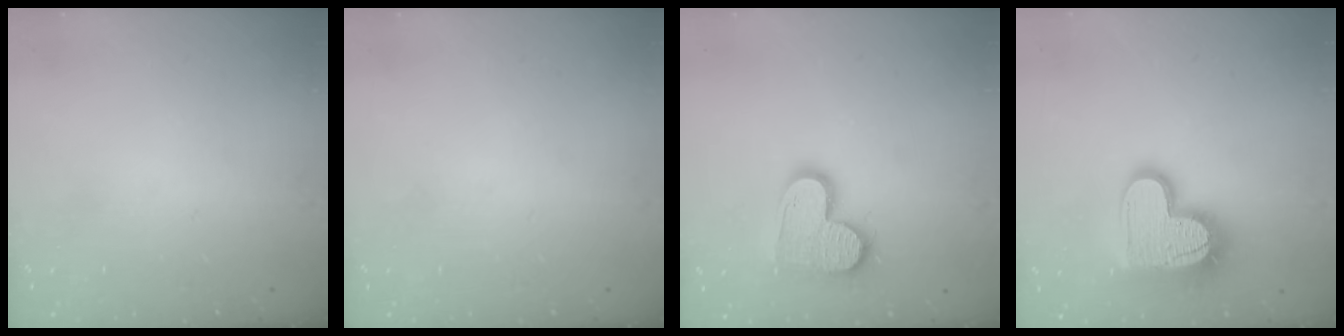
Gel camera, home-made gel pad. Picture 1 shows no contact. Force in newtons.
{"total": 0.0}
{"total": 15.2, "press": 15.1, "slide": 1.2}
{"total": 17.2, "press": 17.2, "slide": 1.2}